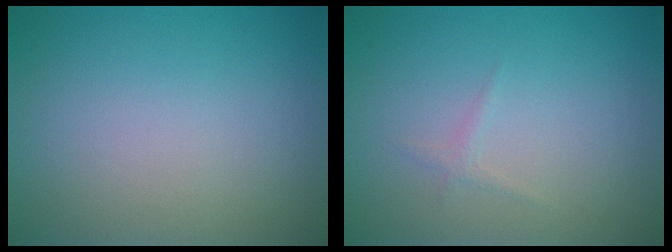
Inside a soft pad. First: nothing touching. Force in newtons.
{"total": 0.6, "press": 0.6, "slide": 0.0}